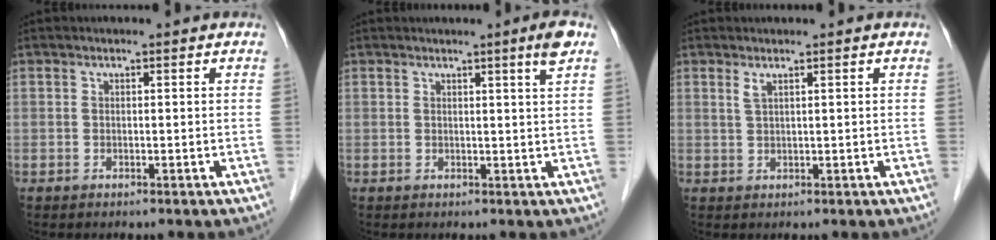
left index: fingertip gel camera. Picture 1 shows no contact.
{"total": 2.4, "force": [1.5, -0.7, 1.8], "torque": [-0.027, -0.010, 0.022]}
{"total": 1.3, "force": [0.9, 0.1, 1.0], "torque": [-0.025, -0.002, 0.020]}